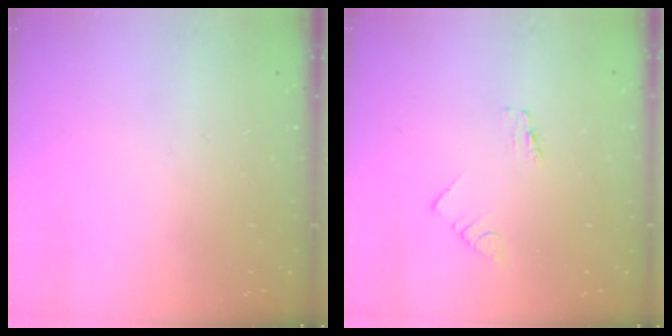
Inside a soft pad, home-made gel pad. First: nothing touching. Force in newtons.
{"total": 0.0}